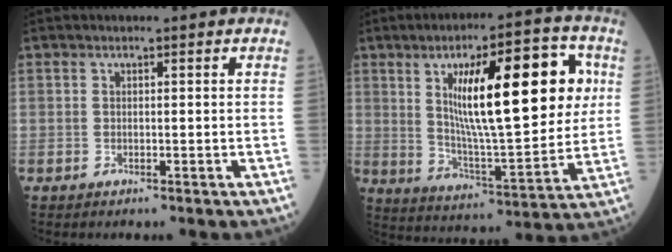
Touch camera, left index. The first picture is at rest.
{"total": 19.5, "force": [5.1, 4.4, 18.3], "torque": [-0.293, 0.008, 0.082]}